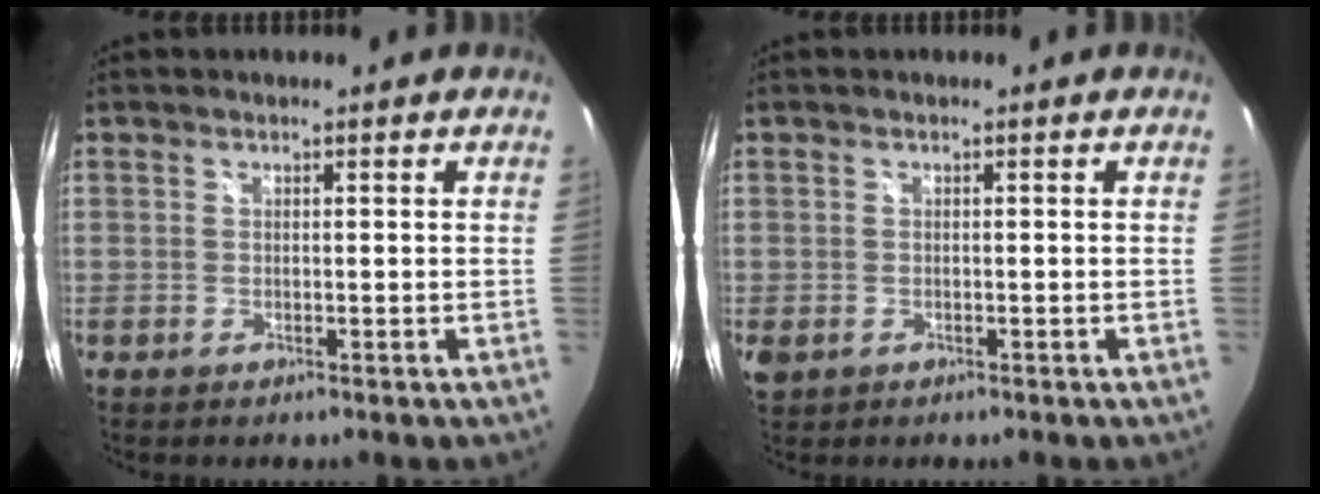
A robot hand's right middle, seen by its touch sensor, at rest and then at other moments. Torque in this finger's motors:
{"motor_torque": [1.07, -1.07, 0.23, 0.19]}